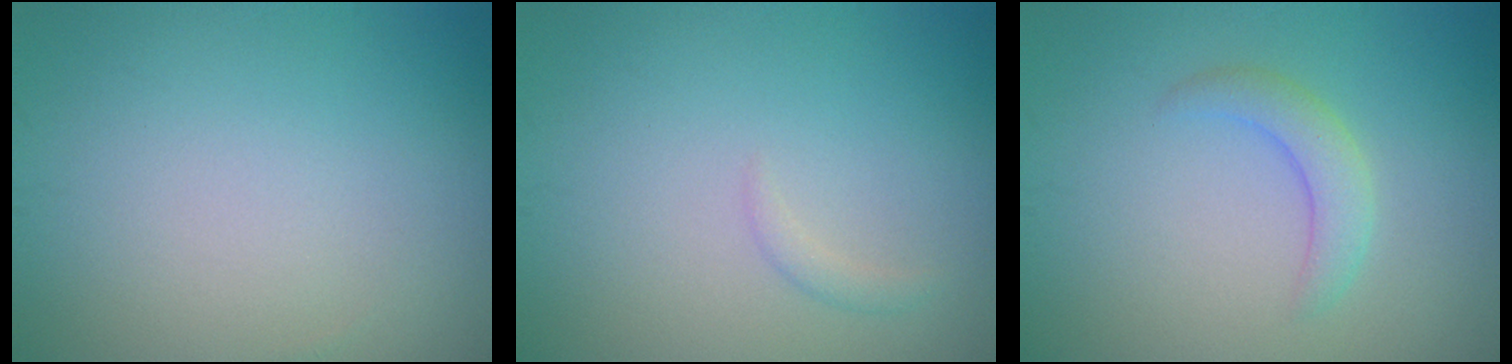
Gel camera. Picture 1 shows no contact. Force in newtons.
{"total": 0.7, "press": 0.7, "slide": 0.1}
{"total": 2.3, "press": 2.3, "slide": 0.2}